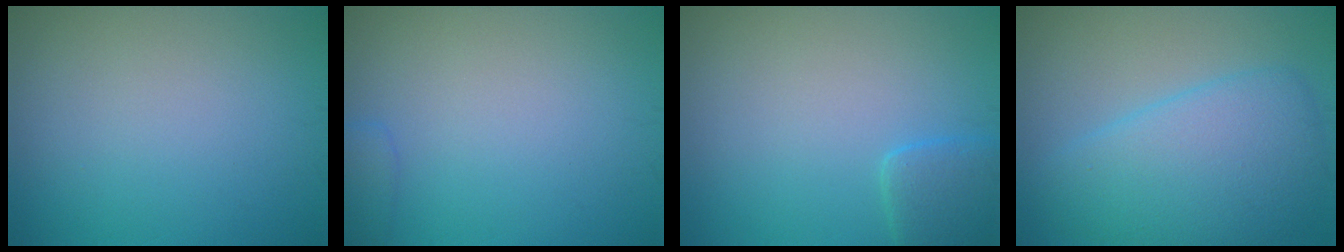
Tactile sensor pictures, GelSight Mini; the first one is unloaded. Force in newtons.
{"total": 1.5, "press": 1.5, "slide": 0.1}
{"total": 2.4, "press": 2.4, "slide": 0.1}
{"total": 6.3, "press": 6.3, "slide": 0.3}